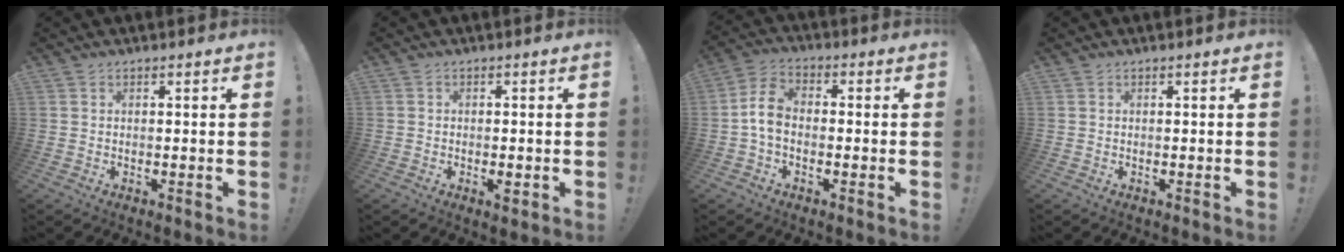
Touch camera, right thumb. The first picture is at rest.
{"total": 3.3, "force": [-1.2, 2.8, 1.3], "torque": [-0.011, 0.006, -0.019]}
{"total": 7.8, "force": [-1.0, 5.2, 5.7], "torque": [-0.110, 0.016, -0.011]}
{"total": 0.0}